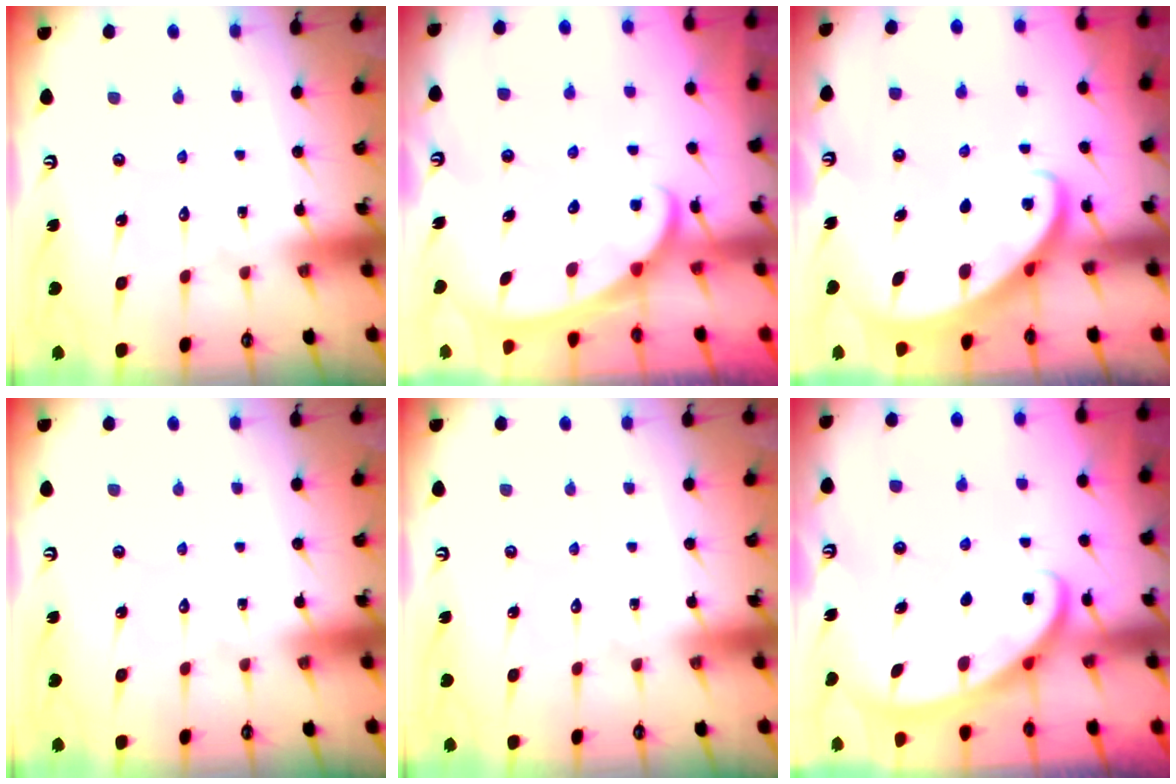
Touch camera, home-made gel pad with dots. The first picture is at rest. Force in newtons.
{"total": 2.6, "press": 2.6, "slide": 0.3}
{"total": 2.6, "press": 2.6, "slide": 0.3}
{"total": 0.0}
{"total": 0.0}
{"total": 2.6, "press": 2.6, "slide": 0.3}